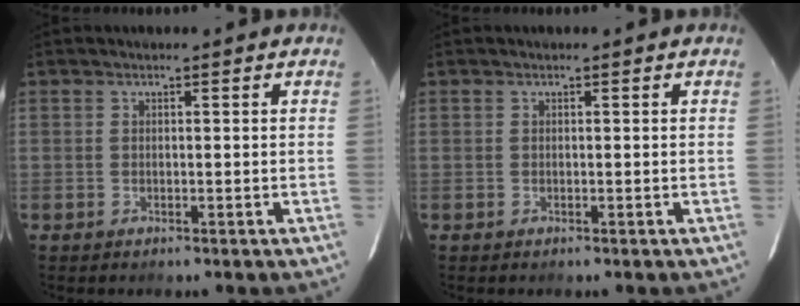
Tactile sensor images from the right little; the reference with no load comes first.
{"total": 0.0}